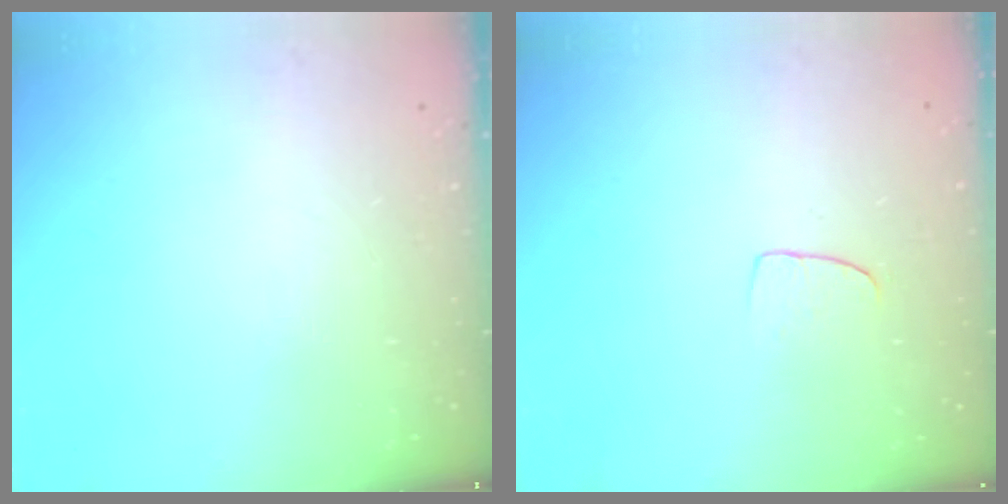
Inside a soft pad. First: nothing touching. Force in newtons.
{"total": 5.9, "press": 5.9, "slide": 0.4}